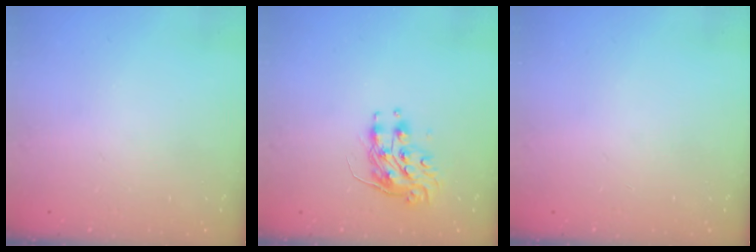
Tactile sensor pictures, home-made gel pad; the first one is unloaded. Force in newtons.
{"total": 8.8, "press": 8.7, "slide": 0.4}
{"total": 0.0}